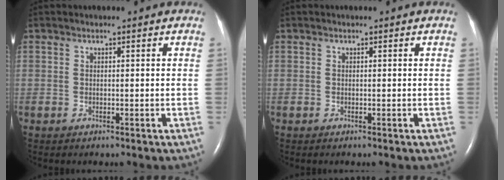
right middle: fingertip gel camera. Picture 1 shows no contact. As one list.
[{"total": 0.0}]